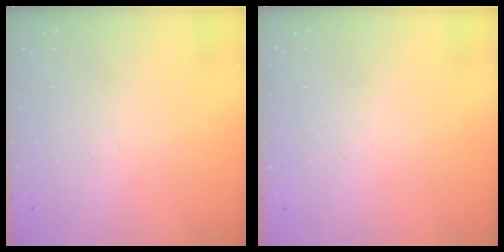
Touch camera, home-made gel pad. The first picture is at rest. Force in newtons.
{"total": 0.0}